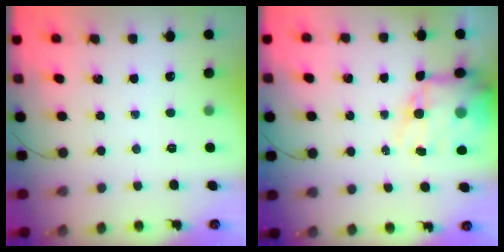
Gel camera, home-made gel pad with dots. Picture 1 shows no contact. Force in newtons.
{"total": 14.9, "press": 14.5, "slide": 3.6}